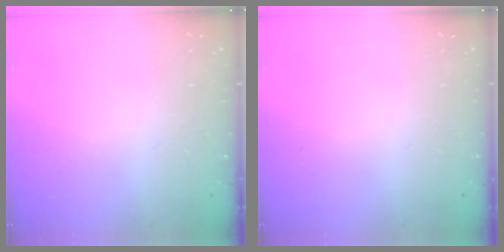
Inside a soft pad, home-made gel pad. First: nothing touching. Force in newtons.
{"total": 0.0}